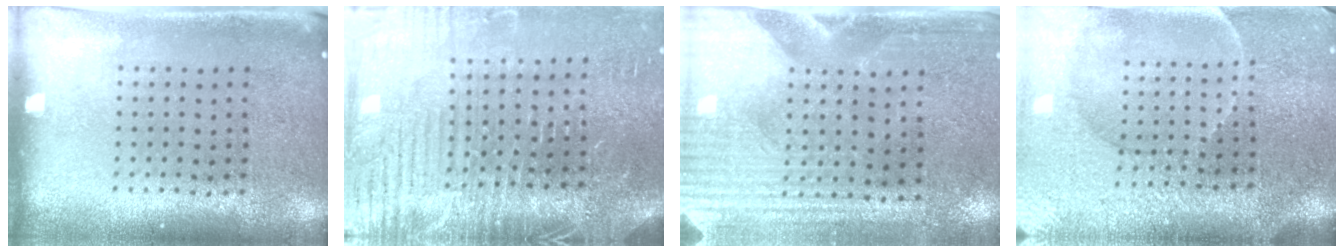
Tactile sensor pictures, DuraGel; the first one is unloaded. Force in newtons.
{"total": 4.0, "press": 3.8, "slide": 1.3}
{"total": 3.6, "press": 3.2, "slide": 1.6}
{"total": 3.9, "press": 3.6, "slide": 1.5}